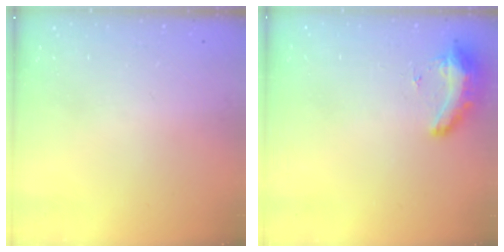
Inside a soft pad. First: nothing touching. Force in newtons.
{"total": 8.8, "press": 8.8, "slide": 0.7}